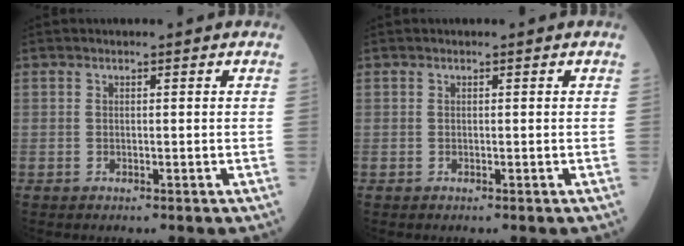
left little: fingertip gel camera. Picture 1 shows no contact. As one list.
[{"total": 0.0}]